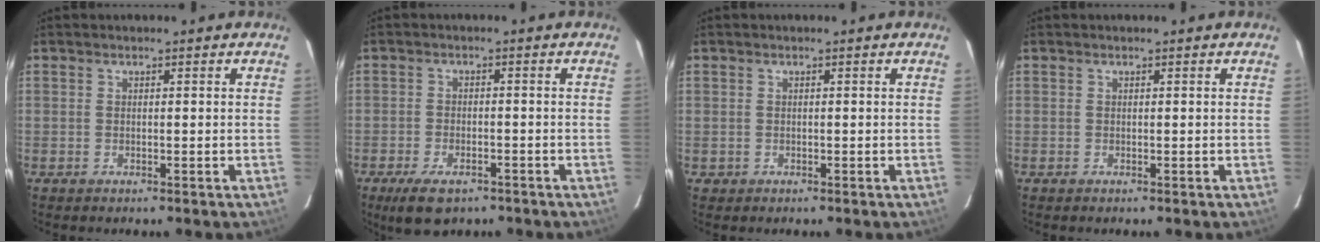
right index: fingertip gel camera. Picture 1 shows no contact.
{"total": 7.3, "force": [-4.9, 3.4, 4.2], "torque": [-0.096, -0.013, -0.078]}
{"total": 1.0, "force": [-0.1, 1.0, 0.0], "torque": [0.002, 0.003, 0.001]}
{"total": 0.0}